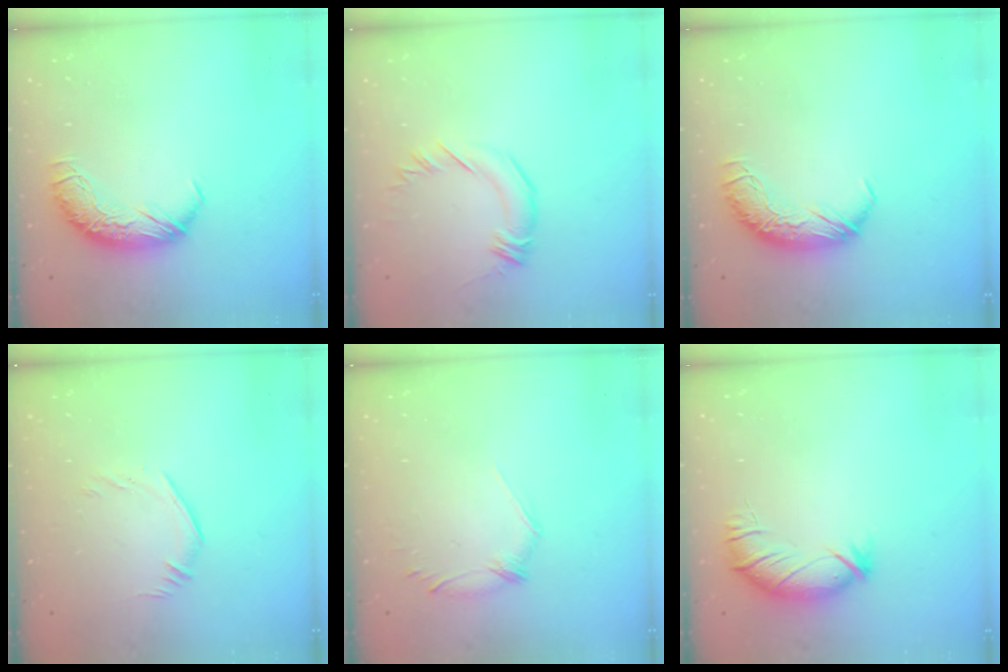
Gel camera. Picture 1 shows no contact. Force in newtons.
{"total": 1.9, "press": 1.9, "slide": 0.4}
{"total": 0.0}
{"total": 6.0, "press": 5.9, "slide": 1.1}
{"total": 5.6, "press": 5.5, "slide": 1.0}
{"total": 3.2, "press": 2.5, "slide": 1.9}